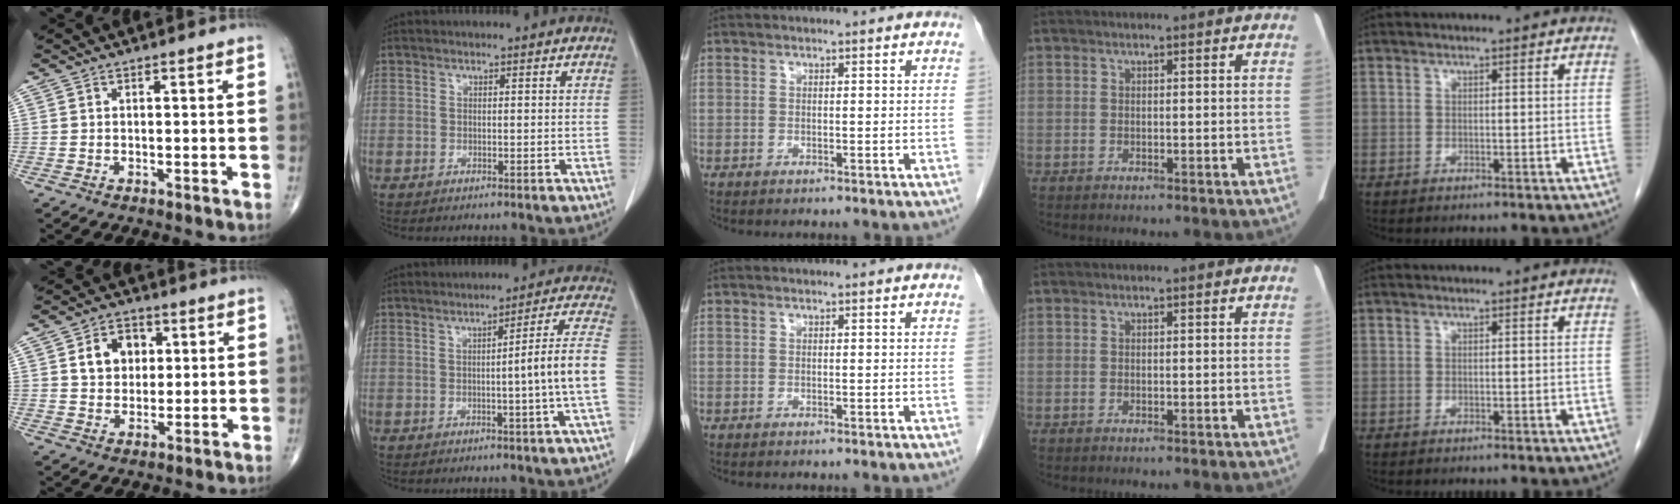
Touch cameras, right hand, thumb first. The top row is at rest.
{"thumb": {"total": 9.1, "force": [2.4, 7.1, 5.2], "torque": [-0.050, -0.002, 0.039]}, "index": {"total": 8.0, "force": [-1.5, -1.9, 7.6], "torque": [-0.100, 0.002, -0.023]}}